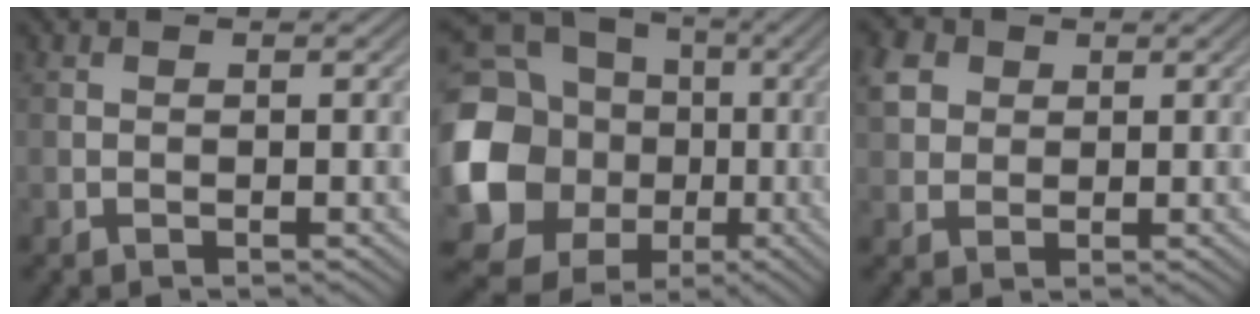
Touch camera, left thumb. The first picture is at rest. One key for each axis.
{"total": 22.1, "fx": -1.6, "fy": 19.9, "fz": 9.6, "tx": -0.262, "ty": -0.015, "tz": -0.049}
{"total": 4.3, "fx": 1.5, "fy": 3.5, "fz": 2.0, "tx": -0.062, "ty": 0.009, "tz": 0.030}